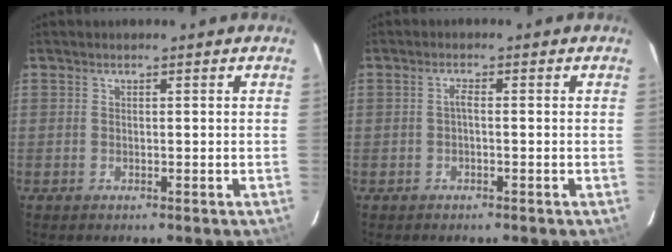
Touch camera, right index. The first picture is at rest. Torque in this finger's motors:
{"motor_torque": [0.32, -0.14, 0.10, 0.03]}